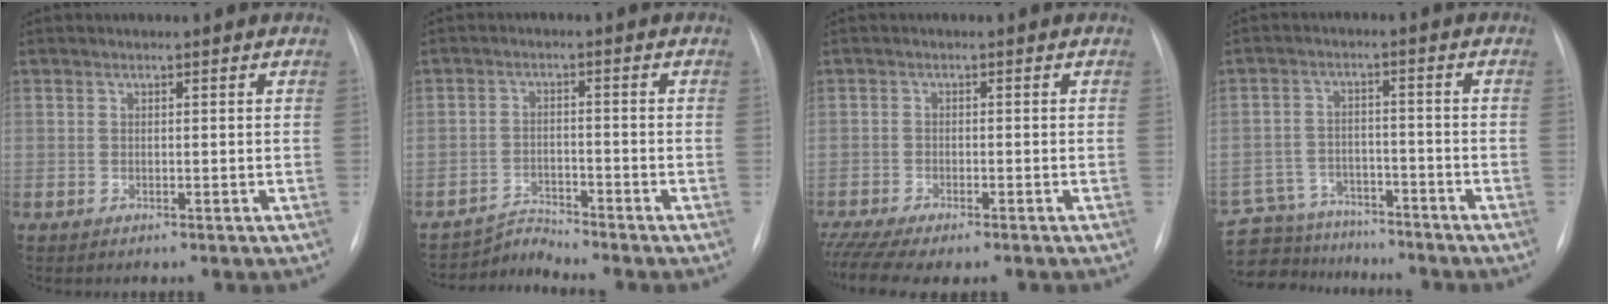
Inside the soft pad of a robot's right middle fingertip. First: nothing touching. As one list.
[{"total": 3.6, "force": [-3.0, -1.2, -1.5], "torque": [0.030, -0.008, -0.048]}, {"total": 8.7, "force": [-7.0, 1.8, 4.8], "torque": [-0.080, -0.003, -0.108]}, {"total": 12.2, "force": [-11.1, 4.7, 2.0], "torque": [-0.046, 0.019, -0.164]}]